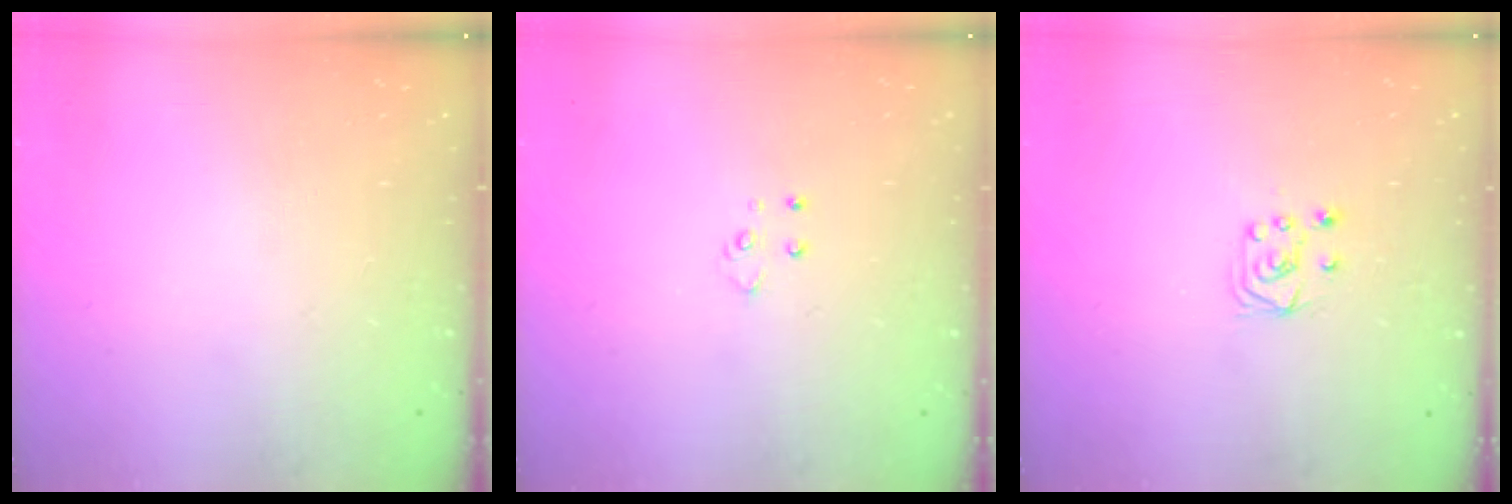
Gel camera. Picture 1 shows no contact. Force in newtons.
{"total": 4.0, "press": 4.0, "slide": 0.4}
{"total": 5.2, "press": 5.2, "slide": 0.4}